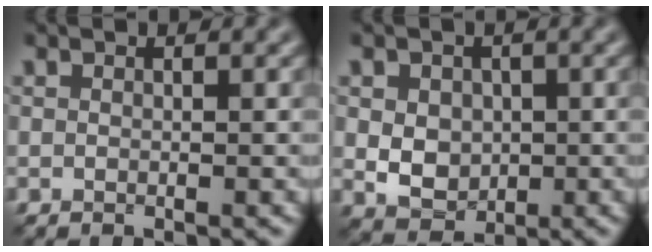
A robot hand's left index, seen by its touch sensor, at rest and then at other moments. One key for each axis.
{"total": 4.0, "fx": 0.1, "fy": 3.2, "fz": 2.5, "tx": -0.042, "ty": 0.004, "tz": 0.002}